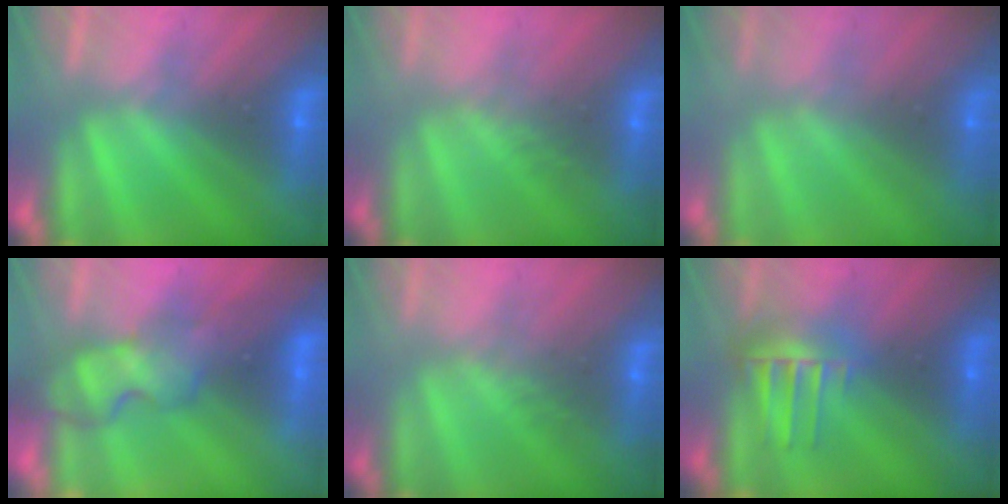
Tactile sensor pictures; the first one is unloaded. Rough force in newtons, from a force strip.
{"total": 1.2}
{"total": 9.4}
{"total": 4.0}
{"total": 1.2}
{"total": 5.4}